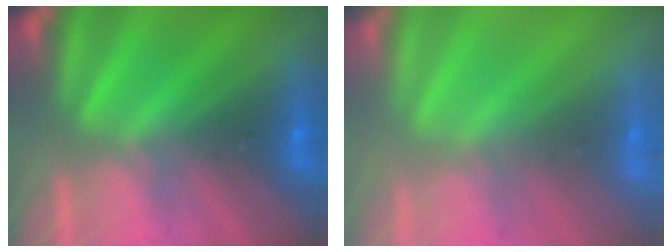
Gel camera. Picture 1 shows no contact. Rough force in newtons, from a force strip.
{"total": 3.4}